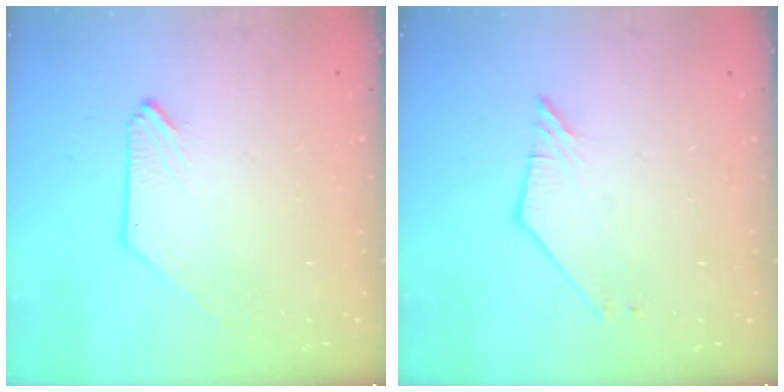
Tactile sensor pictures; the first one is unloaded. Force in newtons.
{"total": 2.2, "press": 2.2, "slide": 0.4}